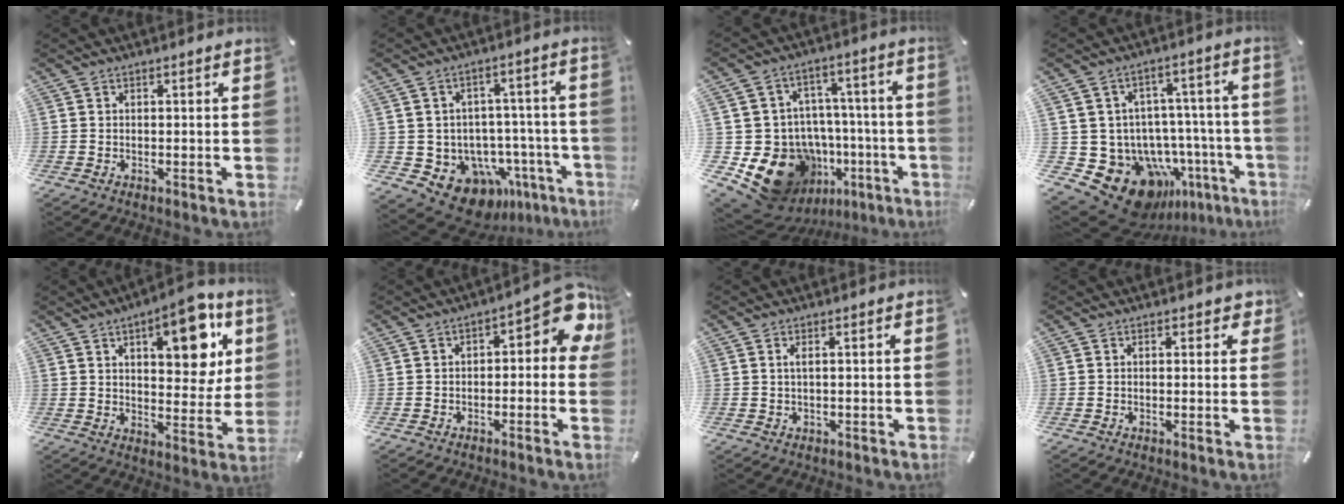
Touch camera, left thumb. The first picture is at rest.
{"total": 11.6, "force": [-6.1, 8.6, 4.8], "torque": [-0.057, 0.019, -0.090]}
{"total": 19.1, "force": [-8.0, 14.9, 8.8], "torque": [-0.143, 0.040, -0.097]}
{"total": 17.4, "force": [-9.6, 11.6, 8.7], "torque": [-0.136, 0.035, -0.133]}
{"total": 15.5, "force": [7.3, 7.1, 11.7], "torque": [-0.136, -0.033, 0.114]}
{"total": 11.7, "force": [3.3, 5.0, 10.1], "torque": [-0.120, -0.030, 0.054]}
{"total": 1.6, "force": [0.4, 0.7, 1.4], "torque": [-0.030, 0.003, 0.005]}
{"total": 1.5, "force": [0.7, 1.0, 0.8], "torque": [-0.002, -0.001, 0.008]}